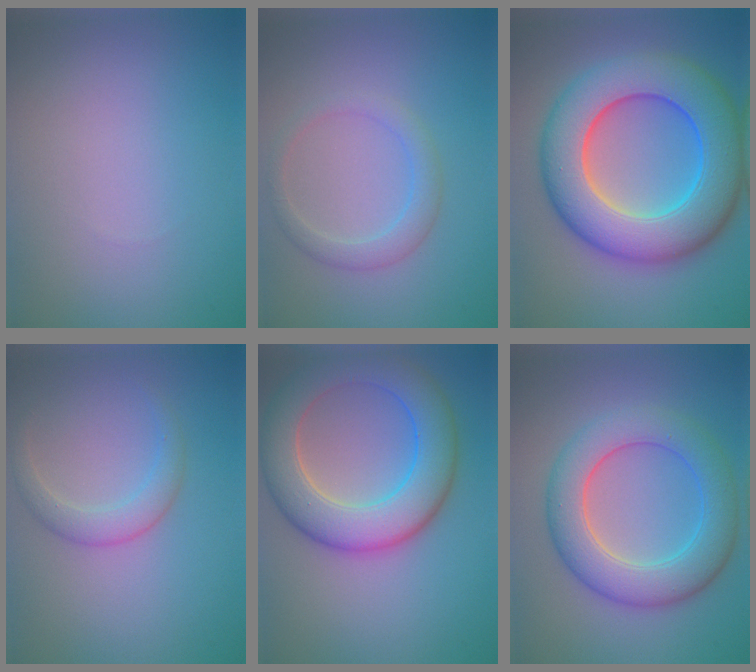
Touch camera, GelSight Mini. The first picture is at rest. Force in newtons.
{"total": 2.3, "press": 2.3, "slide": 0.1}
{"total": 12.2, "press": 12.2, "slide": 0.2}
{"total": 2.3, "press": 2.3, "slide": 0.1}
{"total": 8.3, "press": 8.3, "slide": 0.5}
{"total": 7.1, "press": 7.0, "slide": 0.1}